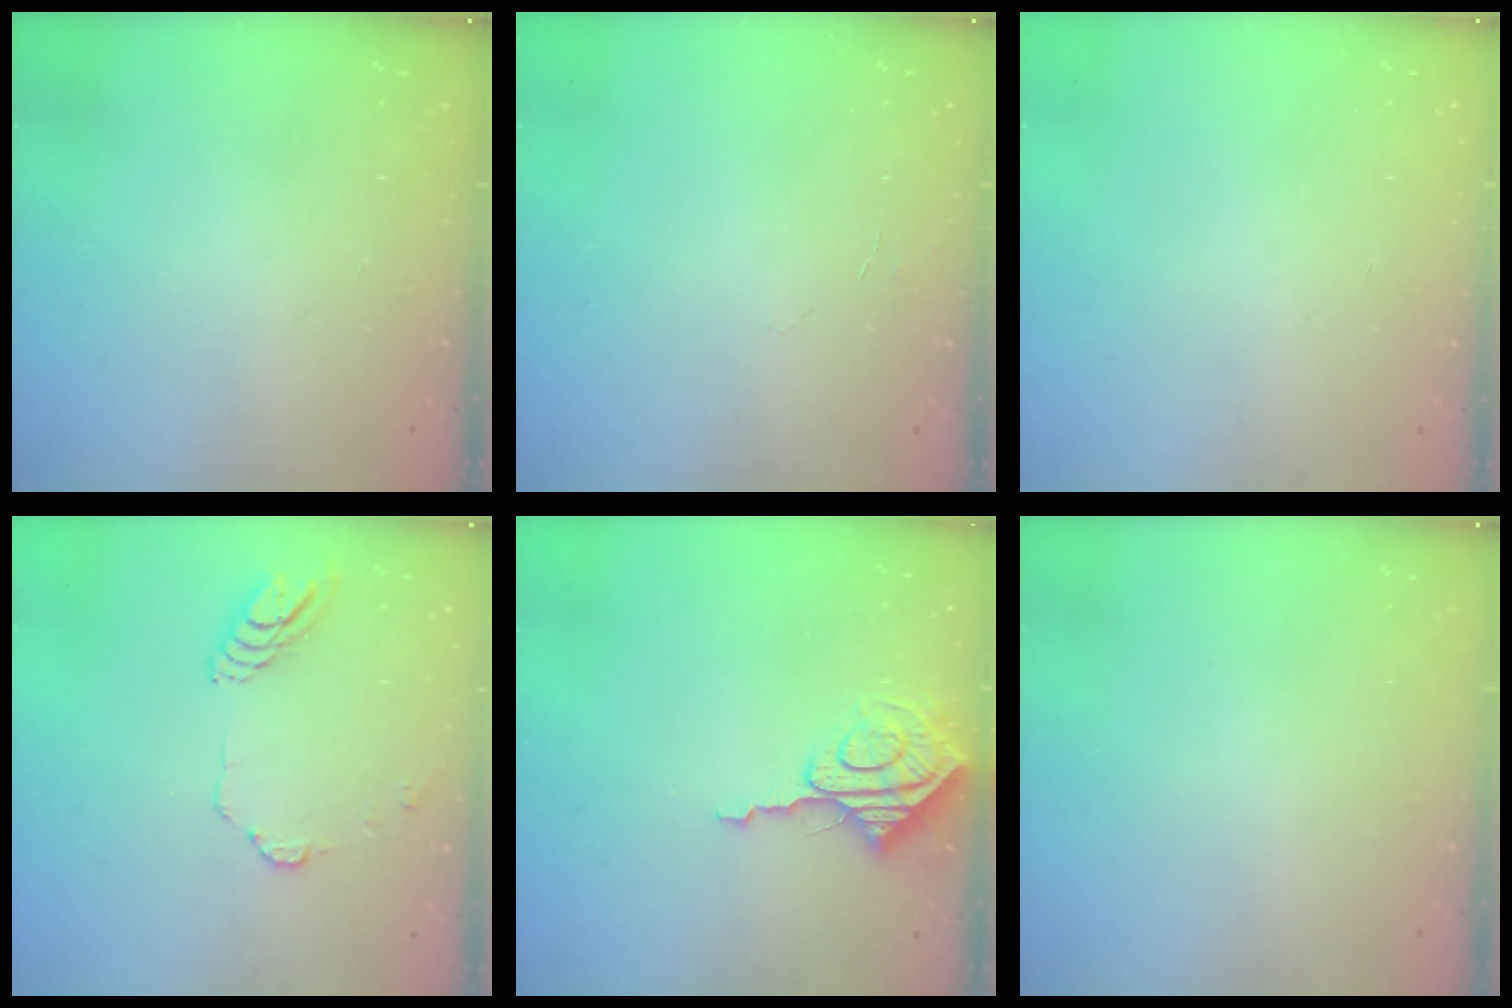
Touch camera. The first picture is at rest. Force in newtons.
{"total": 3.6, "press": 3.6, "slide": 0.3}
{"total": 0.0}
{"total": 8.4, "press": 8.4, "slide": 0.3}
{"total": 8.6, "press": 8.6, "slide": 0.5}
{"total": 0.0}